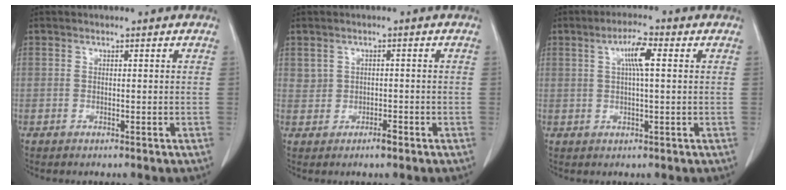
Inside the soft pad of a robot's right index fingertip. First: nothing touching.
{"total": 1.8, "force": [-0.2, 1.4, 1.1], "torque": [-0.017, 0.005, 0.002]}
{"total": 4.6, "force": [1.3, 0.5, 4.4], "torque": [-0.082, 0.006, 0.022]}